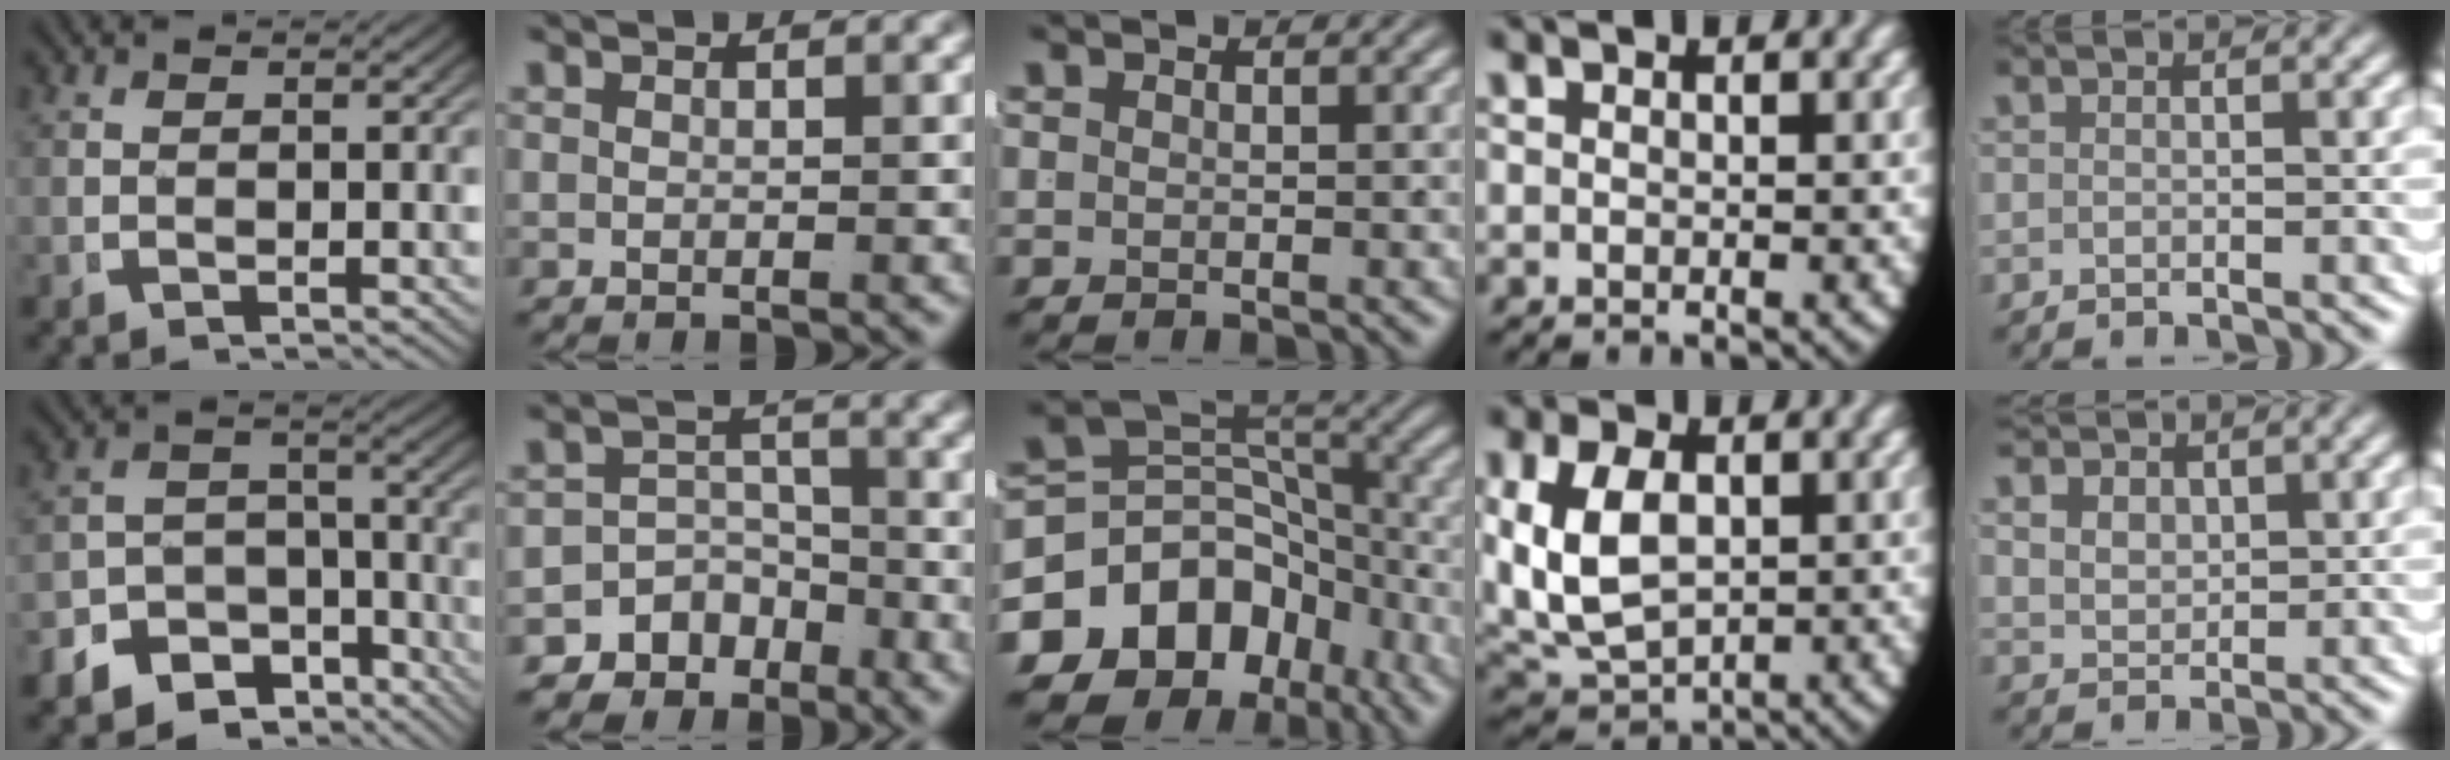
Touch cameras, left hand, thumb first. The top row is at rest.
{"thumb": {"total": 10.3, "force": [-6.1, 7.0, 4.5], "torque": [-0.081, -0.049, -0.087]}, "index": {"total": 8.7, "force": [-5.1, 6.6, 2.5], "torque": [-0.047, -0.025, -0.090]}, "middle": {"total": 15.4, "force": [-5.5, 11.9, 8.0], "torque": [-0.136, -0.046, -0.079]}, "ring": {"total": 10.0, "force": [-0.4, 8.2, 5.7], "torque": [-0.156, -0.043, 0.011]}, "little": {"total": 2.4, "force": [1.6, 1.5, 1.1], "torque": [-0.028, -0.013, 0.040]}}